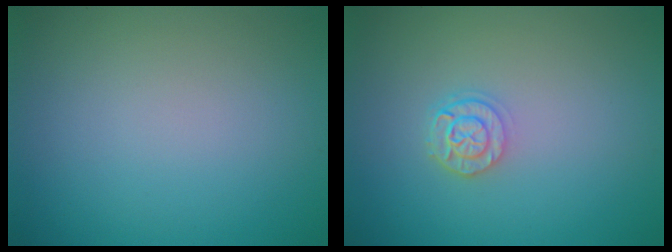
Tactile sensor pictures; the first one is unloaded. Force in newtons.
{"total": 2.2, "press": 1.8, "slide": 1.2}